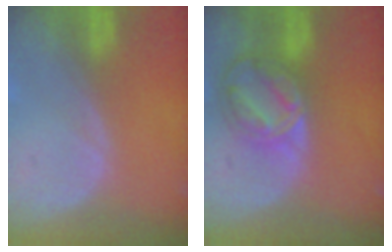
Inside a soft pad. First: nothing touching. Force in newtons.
{"total": 8.7, "press": 7.5, "slide": 4.6}